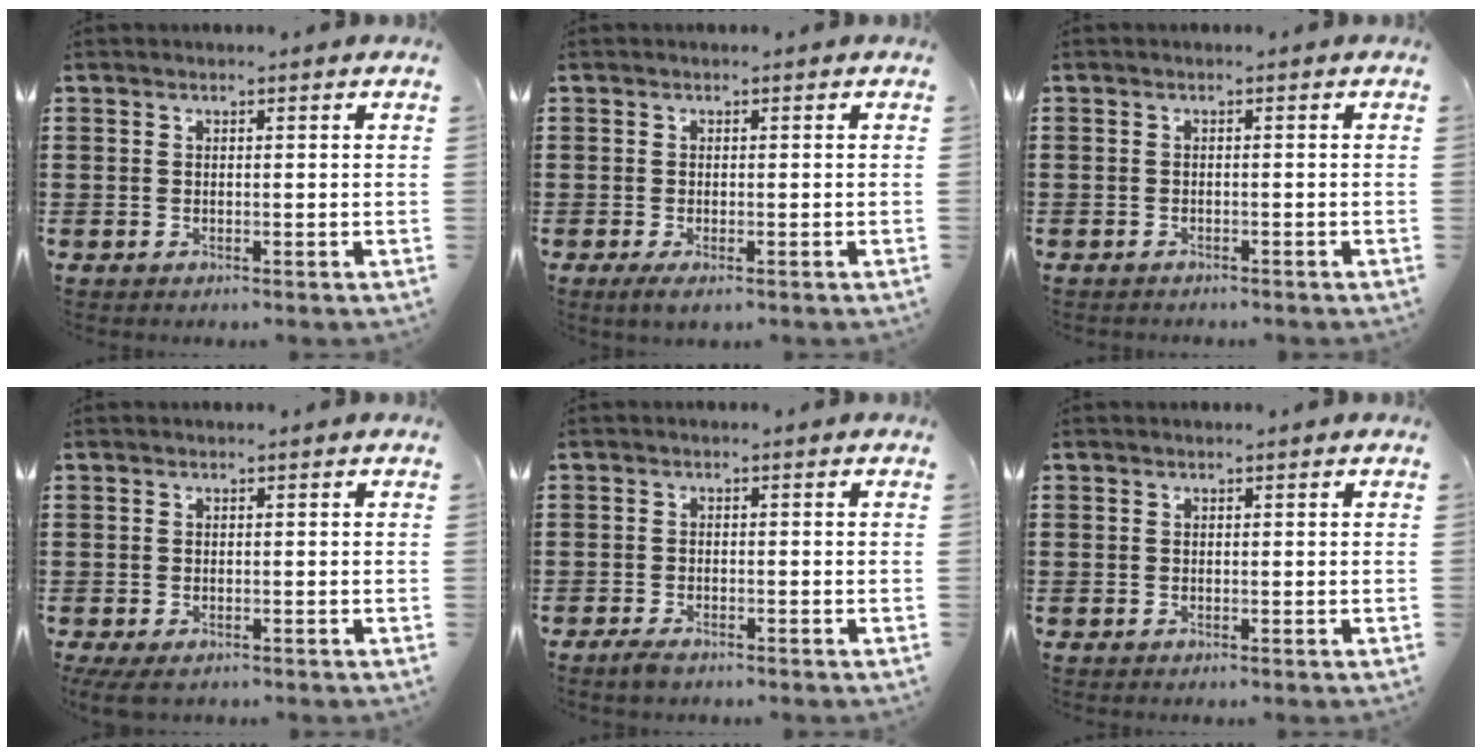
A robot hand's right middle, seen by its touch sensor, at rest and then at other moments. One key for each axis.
{"total": 1.0, "fx": -0.5, "fy": 0.1, "fz": 0.8, "tx": -0.017, "ty": -0.008, "tz": -0.008}
{"total": 0.7, "fx": -0.7, "fy": 0.1, "fz": 0.0, "tx": -0.003, "ty": -0.002, "tz": -0.014}
{"total": 1.1, "fx": -0.9, "fy": 0.3, "fz": 0.5, "tx": -0.011, "ty": -0.002, "tz": -0.017}
{"total": 1.6, "fx": -1.3, "fy": 0.4, "fz": 0.7, "tx": -0.022, "ty": -0.001, "tz": -0.029}
{"total": 0.0}